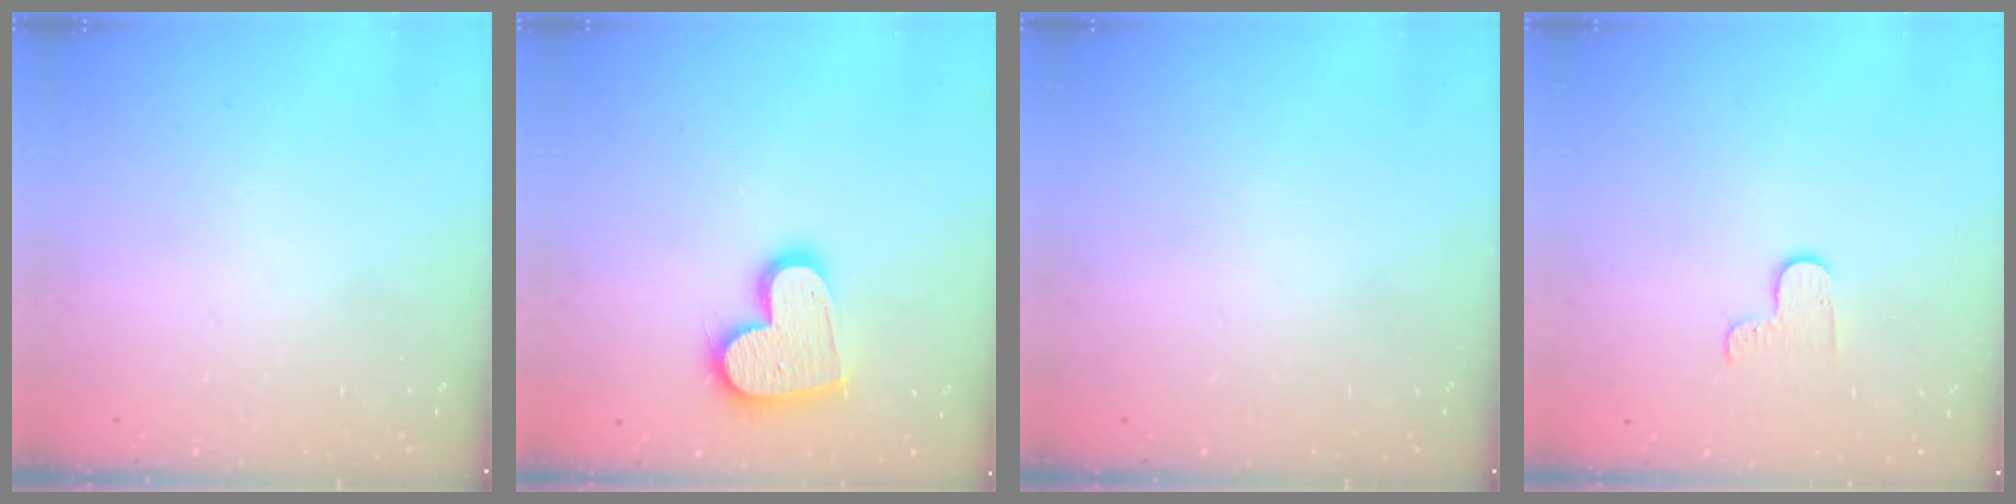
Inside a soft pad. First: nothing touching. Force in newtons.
{"total": 15.2, "press": 15.2, "slide": 0.9}
{"total": 0.0}
{"total": 4.2, "press": 4.2, "slide": 0.5}